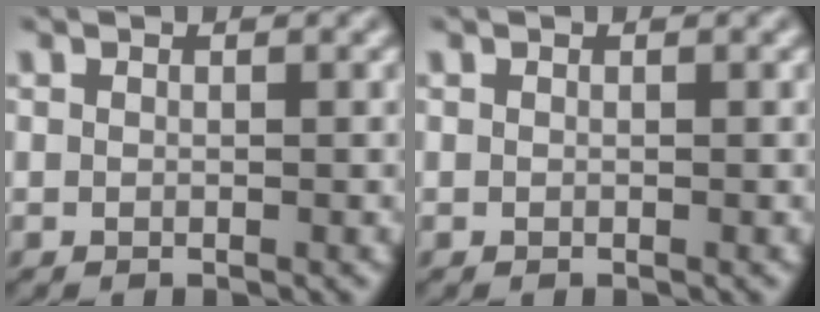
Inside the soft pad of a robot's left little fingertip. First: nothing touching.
{"total": 0.0}